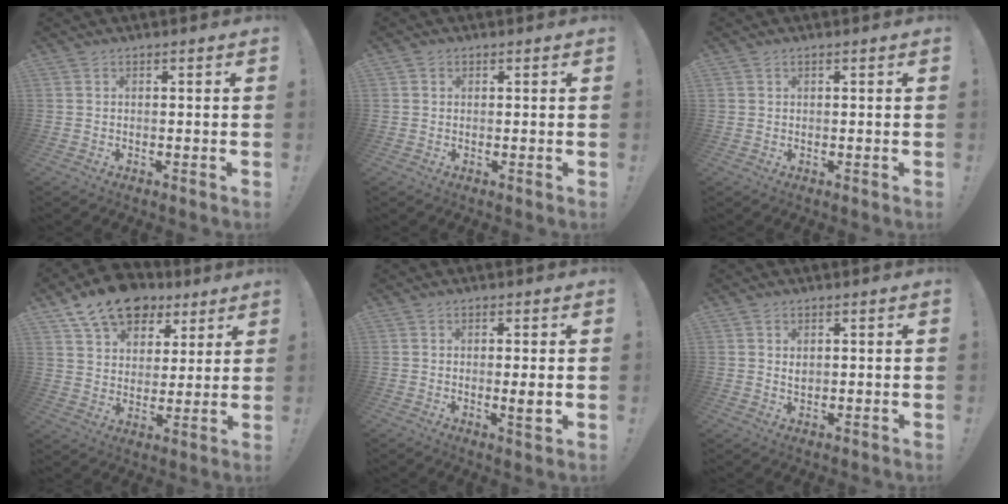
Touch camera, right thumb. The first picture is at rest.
{"total": 0.9, "force": [0.4, 0.8, 0.1], "torque": [0.004, 0.000, 0.006]}
{"total": 0.7, "force": [0.4, 0.5, 0.1], "torque": [-0.001, 0.002, 0.008]}
{"total": 15.1, "force": [10.2, 9.0, 6.5], "torque": [-0.105, -0.065, 0.187]}
{"total": 3.7, "force": [-0.1, 0.4, 3.7], "torque": [-0.054, -0.008, -0.003]}
{"total": 1.8, "force": [0.8, 1.3, 0.9], "torque": [-0.007, -0.003, 0.011]}